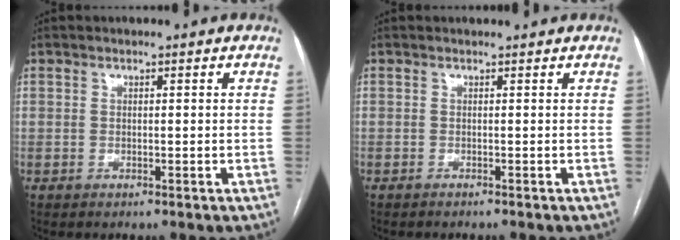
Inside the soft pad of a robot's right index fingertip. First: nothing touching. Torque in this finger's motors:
{"motor_torque": [-0.29, 0.17, -0.28, -0.11]}